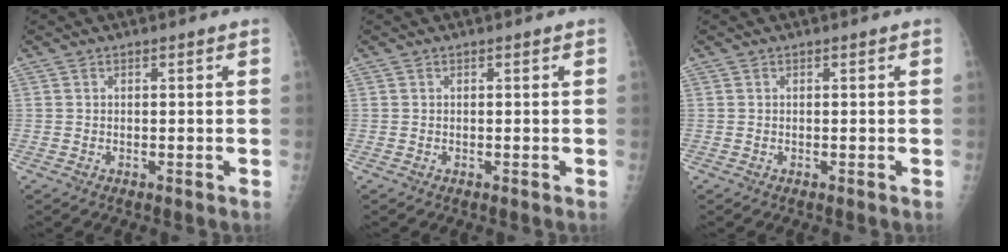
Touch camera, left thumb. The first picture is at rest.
{"total": 0.0}
{"total": 0.0}